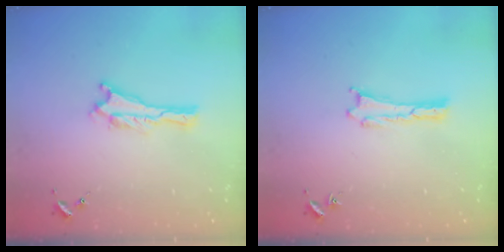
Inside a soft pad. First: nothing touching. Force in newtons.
{"total": 0.0}